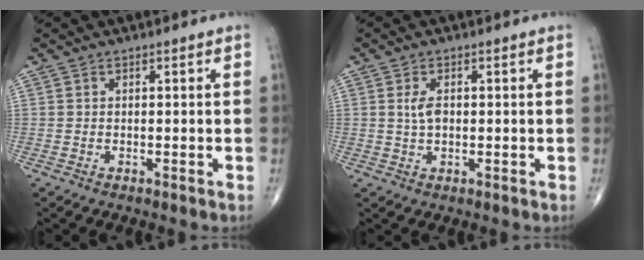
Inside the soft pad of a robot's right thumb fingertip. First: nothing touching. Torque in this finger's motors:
{"motor_torque": [-0.26, -0.23, 0.18, -0.13, -0.02]}